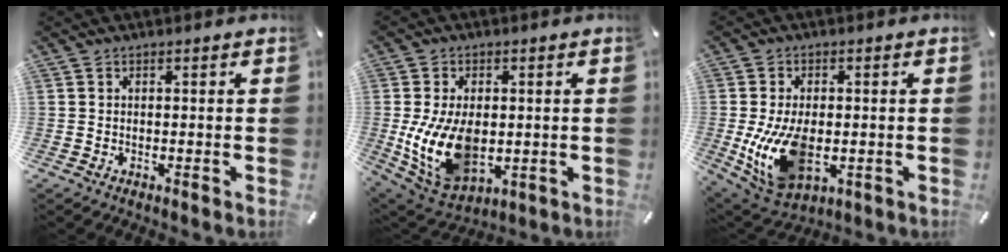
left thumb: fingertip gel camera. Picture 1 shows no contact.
{"total": 14.7, "force": [-0.9, 9.8, 10.9], "torque": [-0.223, -0.005, -0.009]}
{"total": 14.3, "force": [-1.8, 9.0, 11.0], "torque": [-0.223, -0.012, -0.029]}